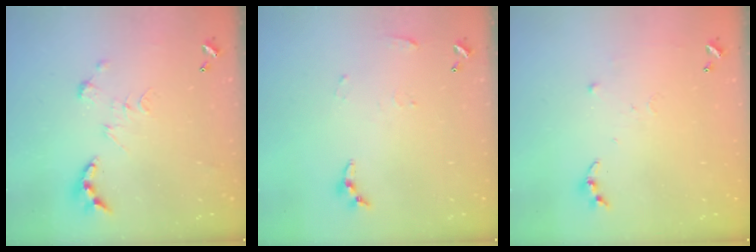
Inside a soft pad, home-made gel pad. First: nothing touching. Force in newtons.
{"total": 4.3, "press": 4.3, "slide": 0.5}
{"total": 6.1, "press": 6.1, "slide": 0.7}